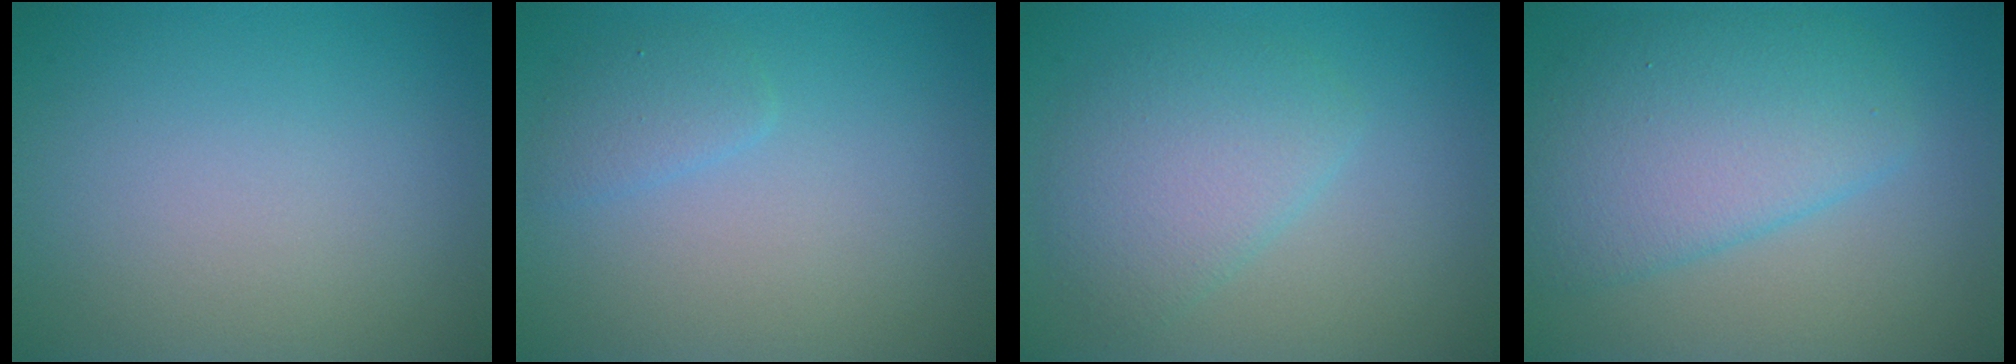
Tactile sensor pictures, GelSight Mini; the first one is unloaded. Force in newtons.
{"total": 1.4, "press": 1.4, "slide": 0.1}
{"total": 3.9, "press": 3.9, "slide": 0.1}
{"total": 6.1, "press": 6.1, "slide": 0.1}